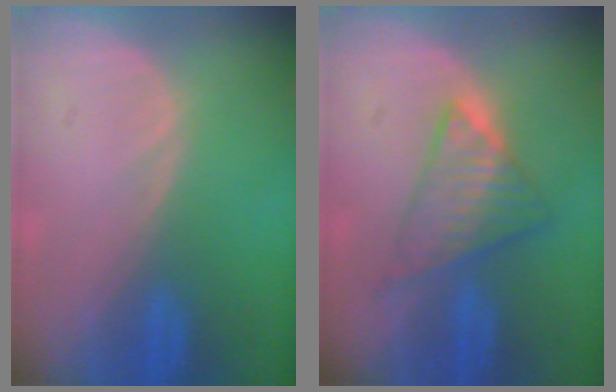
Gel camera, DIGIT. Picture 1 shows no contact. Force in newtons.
{"total": 6.1, "press": 6.0, "slide": 1.2}